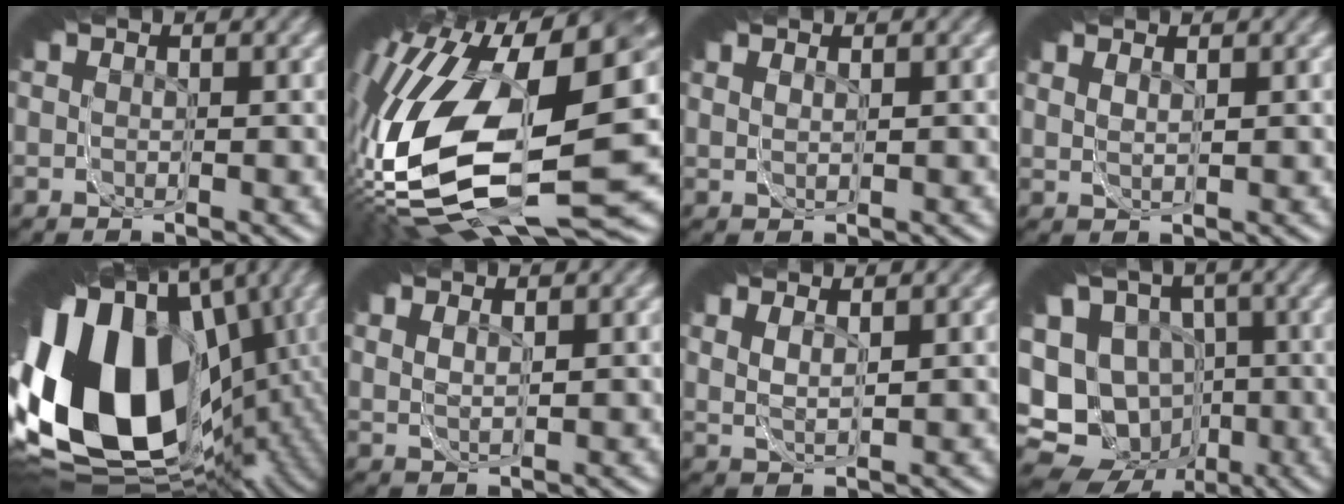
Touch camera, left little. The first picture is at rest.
{"total": 19.1, "force": [-3.9, 9.1, 16.3], "torque": [-0.234, 0.000, -0.070]}
{"total": 1.4, "force": [0.7, 0.7, 1.0], "torque": [-0.022, 0.016, 0.001]}
{"total": 2.4, "force": [1.2, 1.2, 1.7], "torque": [-0.036, 0.017, 0.006]}
{"total": 32.0, "force": [-5.3, 19.1, 25.1], "torque": [-0.354, -0.008, -0.077]}
{"total": 2.7, "force": [1.4, 1.3, 1.8], "torque": [-0.037, 0.019, 0.008]}
{"total": 4.2, "force": [2.1, 2.2, 2.8], "torque": [-0.051, 0.021, 0.015]}
{"total": 16.1, "force": [-4.0, 12.0, 9.9], "torque": [-0.147, -0.028, -0.074]}